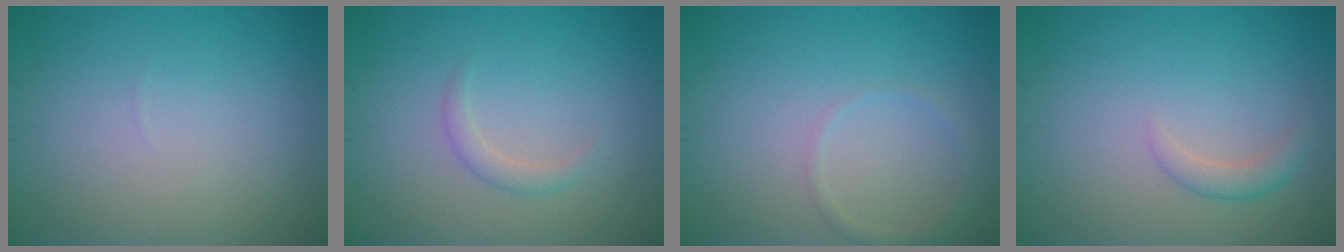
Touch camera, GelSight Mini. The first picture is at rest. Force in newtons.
{"total": 1.3, "press": 1.3, "slide": 0.1}
{"total": 1.4, "press": 1.4, "slide": 0.1}
{"total": 1.5, "press": 1.5, "slide": 0.1}